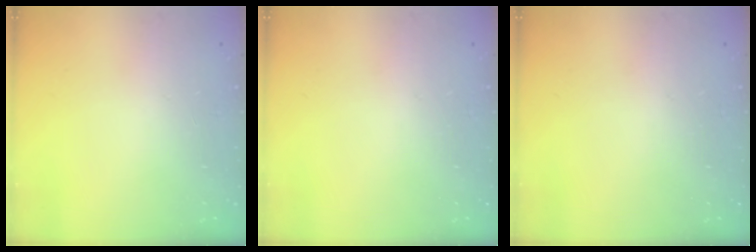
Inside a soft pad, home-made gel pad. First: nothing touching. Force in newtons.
{"total": 0.0}
{"total": 0.0}